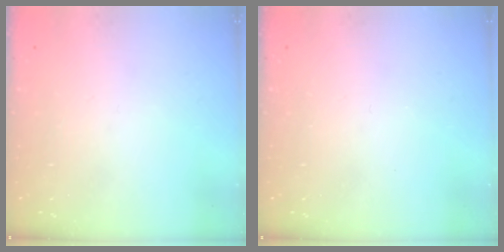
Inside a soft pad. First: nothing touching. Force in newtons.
{"total": 0.0}